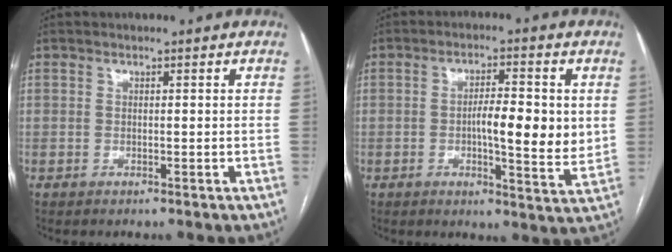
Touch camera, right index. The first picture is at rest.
{"total": 8.8, "force": [0.5, 2.1, 8.6], "torque": [-0.128, -0.003, 0.003]}